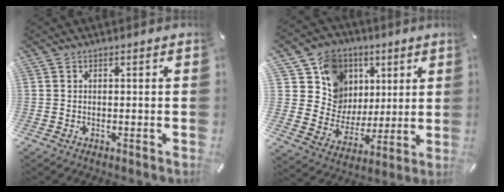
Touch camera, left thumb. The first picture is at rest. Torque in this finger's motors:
{"motor_torque": [0.45, 0.16, 0.29, 0.03, 0.00]}